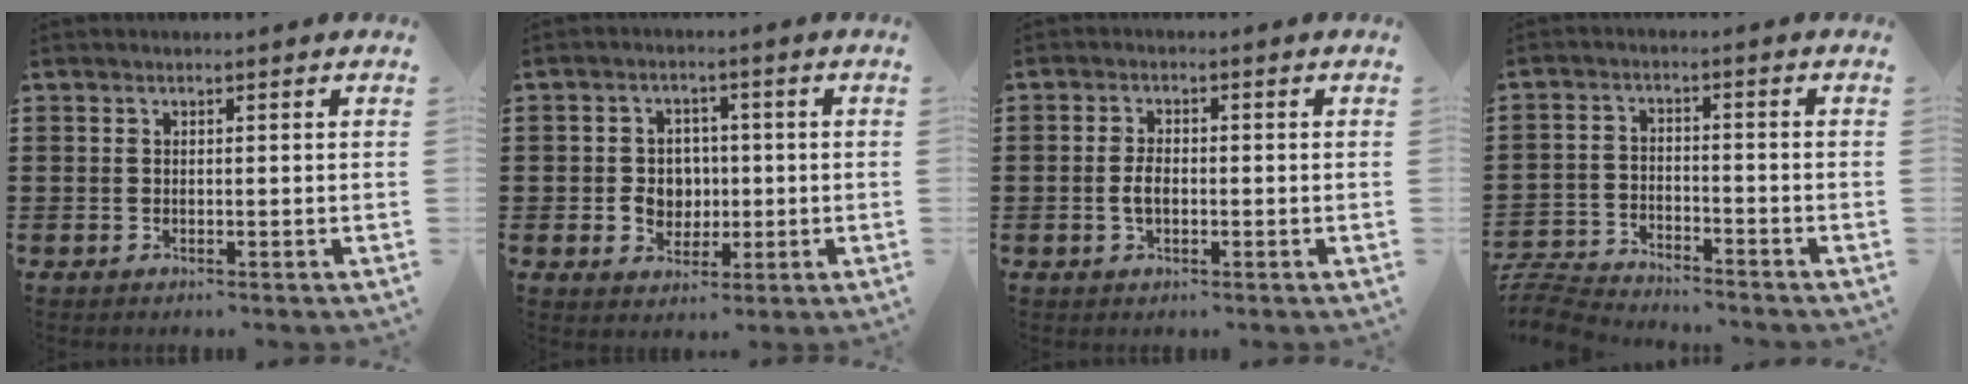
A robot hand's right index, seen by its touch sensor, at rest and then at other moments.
{"total": 4.7, "force": [-0.2, 4.2, 1.9], "torque": [-0.034, 0.004, -0.010]}
{"total": 2.7, "force": [-0.4, 1.5, 2.3], "torque": [-0.051, 0.000, -0.010]}
{"total": 5.3, "force": [-5.3, 0.7, 0.5], "torque": [-0.027, 0.003, -0.112]}